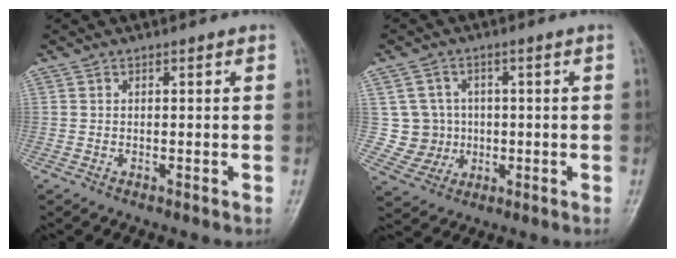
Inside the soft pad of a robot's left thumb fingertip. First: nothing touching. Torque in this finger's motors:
{"motor_torque": [-0.06, -0.09, -0.24, -0.07, 0.00]}